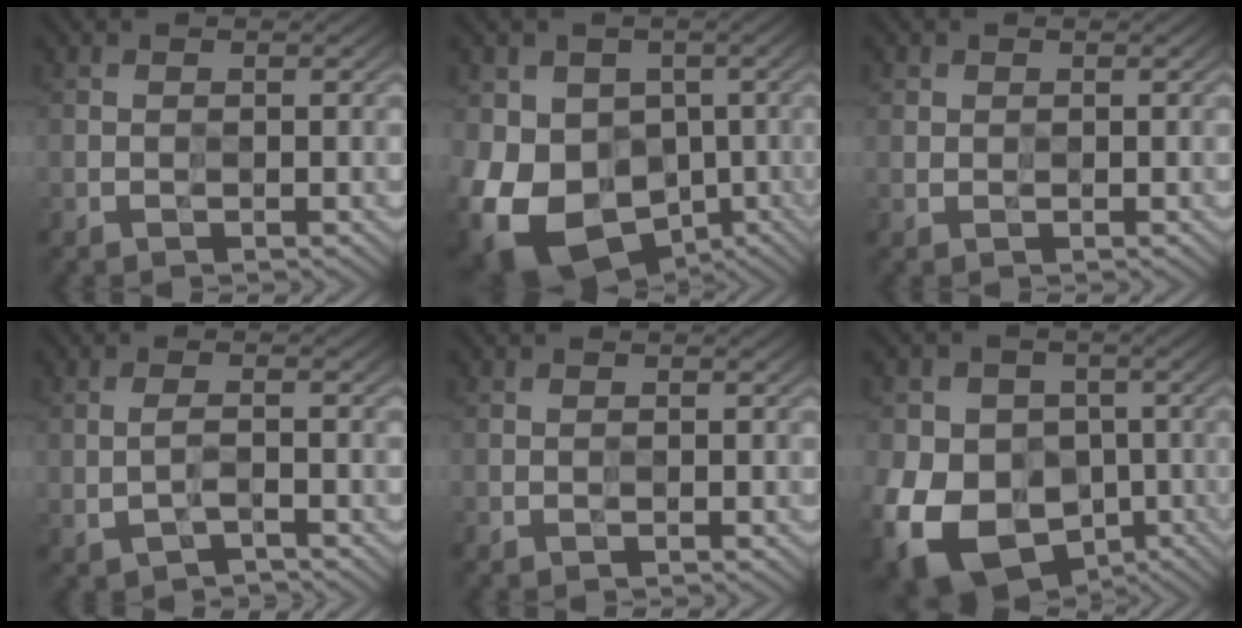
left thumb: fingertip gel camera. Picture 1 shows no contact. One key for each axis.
{"total": 16.0, "fx": -4.3, "fy": 13.2, "fz": 8.0, "tx": -0.178, "ty": -0.033, "tz": -0.079}
{"total": 0.9, "fx": 0.4, "fy": 0.8, "fz": 0.2, "tx": -0.002, "ty": -0.001, "tz": 0.010}
{"total": 2.4, "fx": -1.0, "fy": 0.7, "fz": 2.1, "tx": -0.049, "ty": -0.002, "tz": -0.020}
{"total": 0.0}
{"total": 17.9, "fx": -5.6, "fy": 14.6, "fz": 8.8, "tx": -0.201, "ty": -0.034, "tz": -0.110}